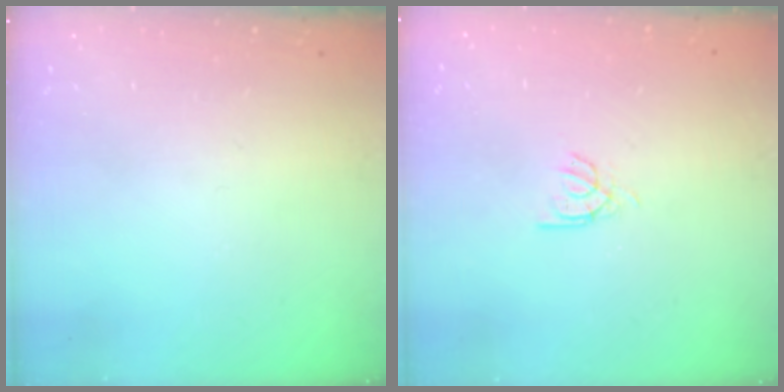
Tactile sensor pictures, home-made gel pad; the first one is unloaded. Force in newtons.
{"total": 2.5, "press": 2.4, "slide": 0.3}